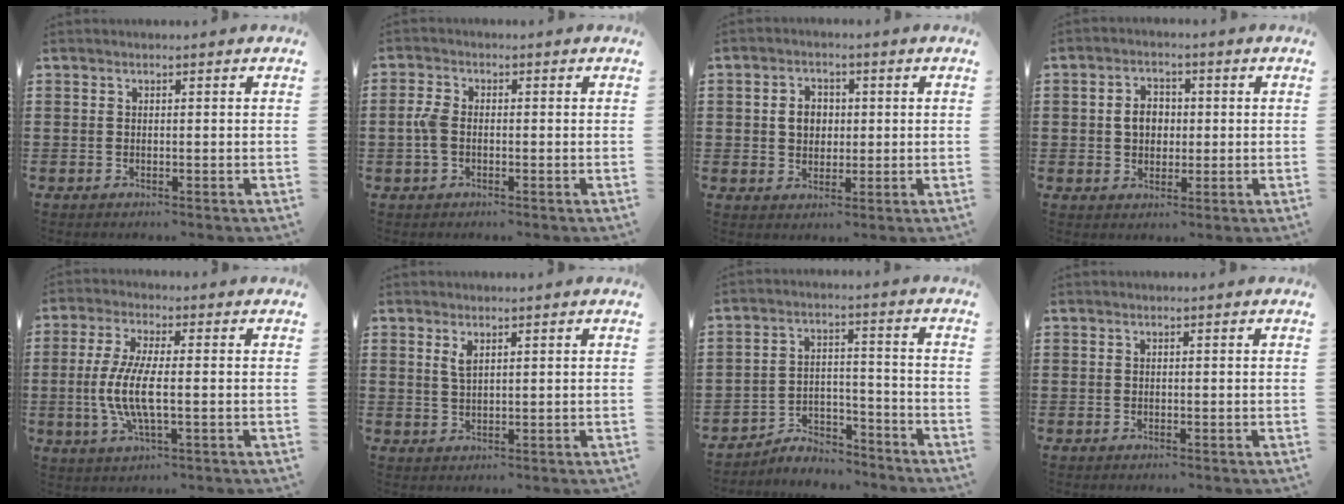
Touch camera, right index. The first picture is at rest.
{"total": 3.4, "force": [-0.6, 2.0, 2.7], "torque": [-0.073, -0.004, -0.017]}
{"total": 3.9, "force": [0.1, 3.1, 2.3], "torque": [-0.054, 0.013, -0.002]}
{"total": 3.9, "force": [-0.1, 3.1, 2.5], "torque": [-0.048, 0.008, -0.007]}
{"total": 7.5, "force": [-1.2, 2.1, 7.1], "torque": [-0.166, -0.013, -0.032]}
{"total": 2.1, "force": [1.2, 0.8, 1.6], "torque": [-0.035, 0.004, 0.020]}
{"total": 5.4, "force": [-5.2, 1.5, 0.7], "torque": [-0.021, 0.012, -0.105]}
{"total": 0.0}